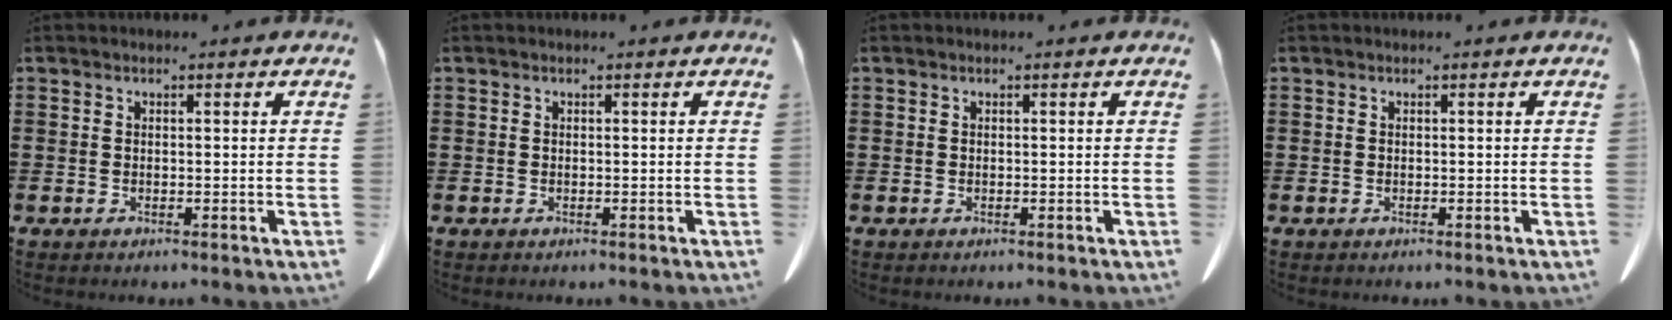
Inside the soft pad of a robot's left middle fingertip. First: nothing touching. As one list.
[{"total": 0.0}, {"total": 0.0}, {"total": 0.0}]